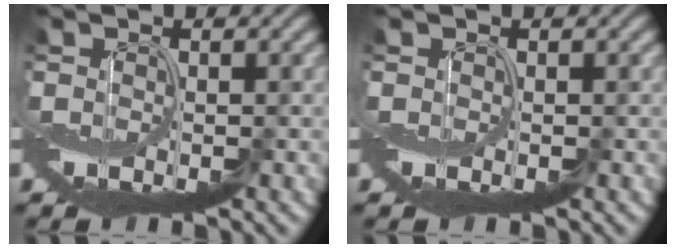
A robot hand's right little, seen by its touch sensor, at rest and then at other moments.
{"total": 0.0}